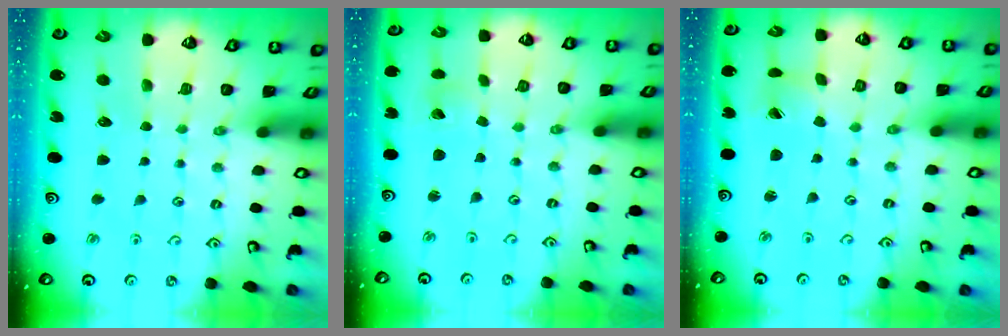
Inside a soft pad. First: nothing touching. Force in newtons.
{"total": 1.7, "press": 1.7, "slide": 0.1}
{"total": 2.6, "press": 2.6, "slide": 0.3}